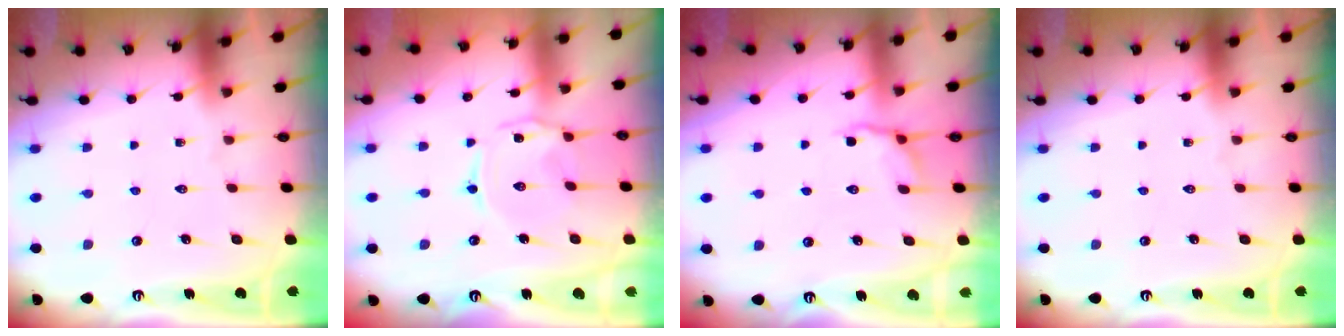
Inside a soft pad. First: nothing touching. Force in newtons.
{"total": 2.1, "press": 2.0, "slide": 0.6}
{"total": 3.6, "press": 3.2, "slide": 1.6}
{"total": 0.0}